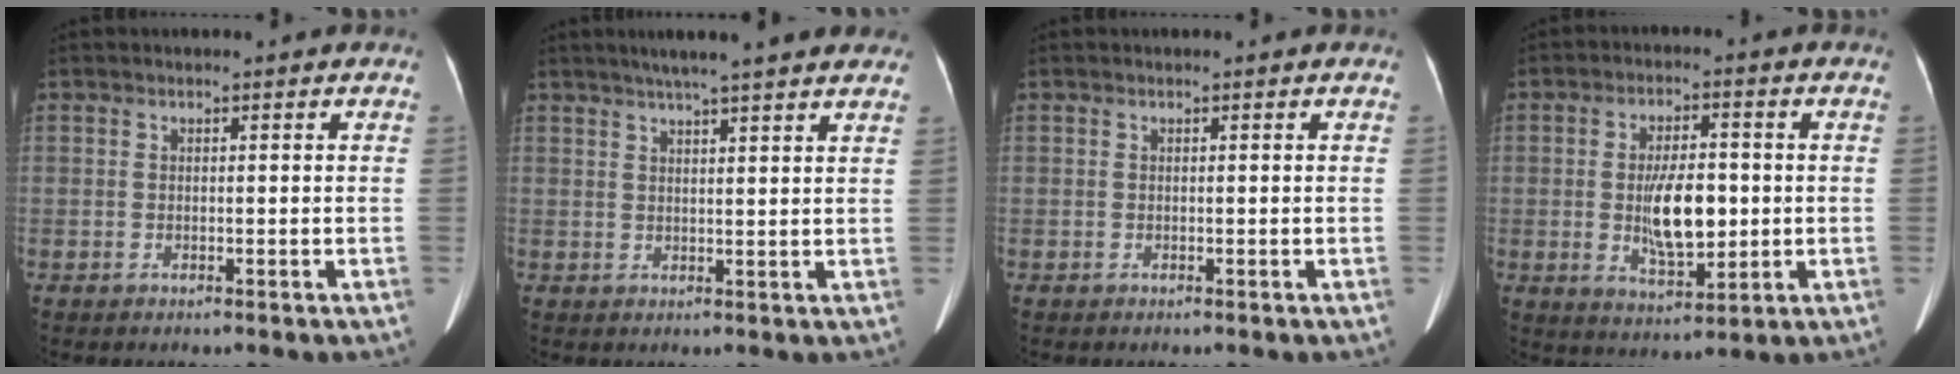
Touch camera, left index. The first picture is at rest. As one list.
[{"total": 12.5, "force": [10.3, 0.8, 7.0], "torque": [-0.103, 0.029, 0.124]}, {"total": 0.0}, {"total": 9.1, "force": [-0.5, 3.6, 8.4], "torque": [-0.158, -0.001, -0.001]}]